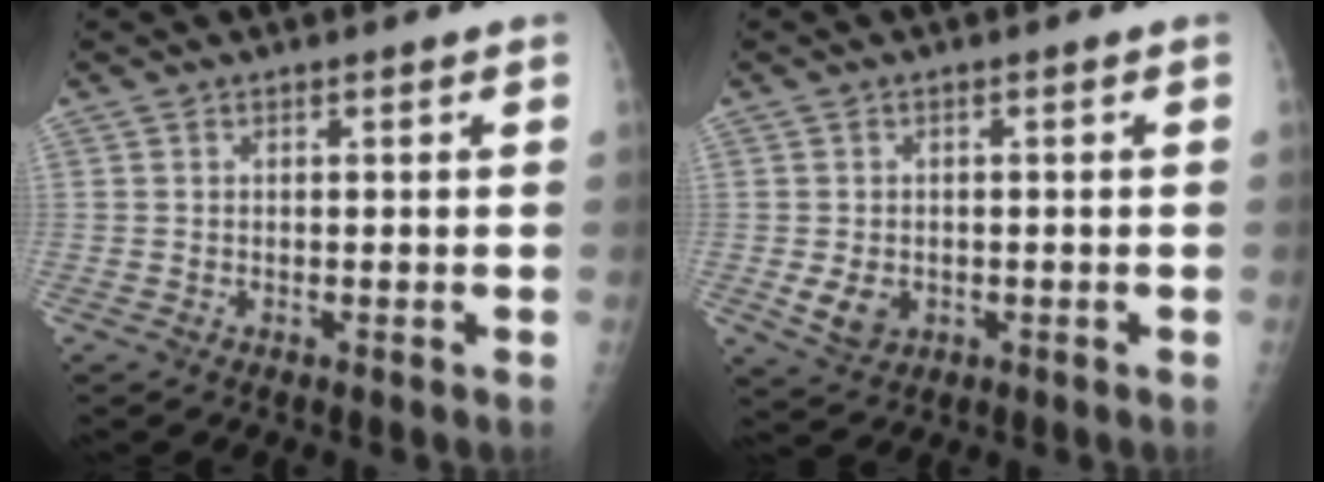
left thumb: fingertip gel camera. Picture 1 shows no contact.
{"total": 4.2, "force": [-0.7, 3.3, 2.5], "torque": [-0.035, -0.003, -0.003]}